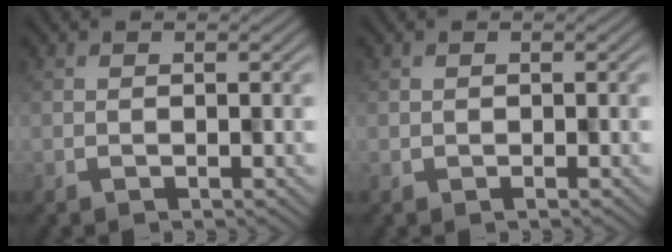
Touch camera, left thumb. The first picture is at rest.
{"total": 0.0}